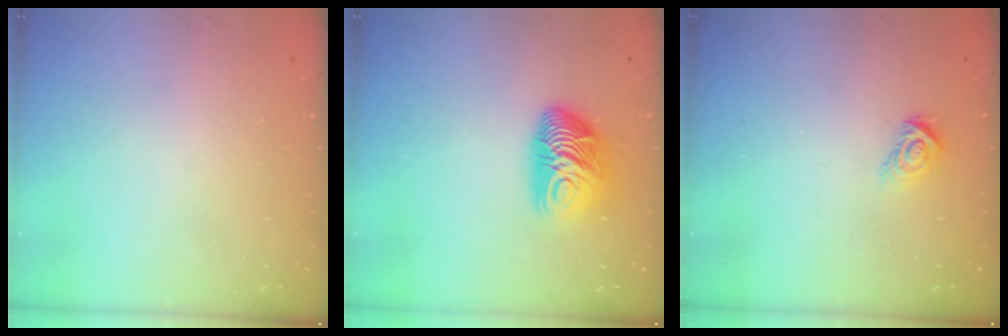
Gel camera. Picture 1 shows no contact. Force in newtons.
{"total": 11.7, "press": 11.7, "slide": 1.1}
{"total": 6.0, "press": 6.0, "slide": 0.3}